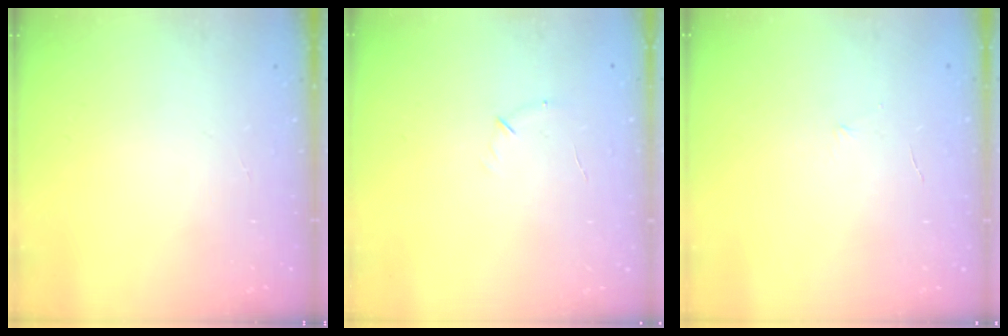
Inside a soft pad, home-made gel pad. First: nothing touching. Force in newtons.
{"total": 4.3, "press": 4.1, "slide": 1.1}
{"total": 3.6, "press": 3.5, "slide": 0.9}